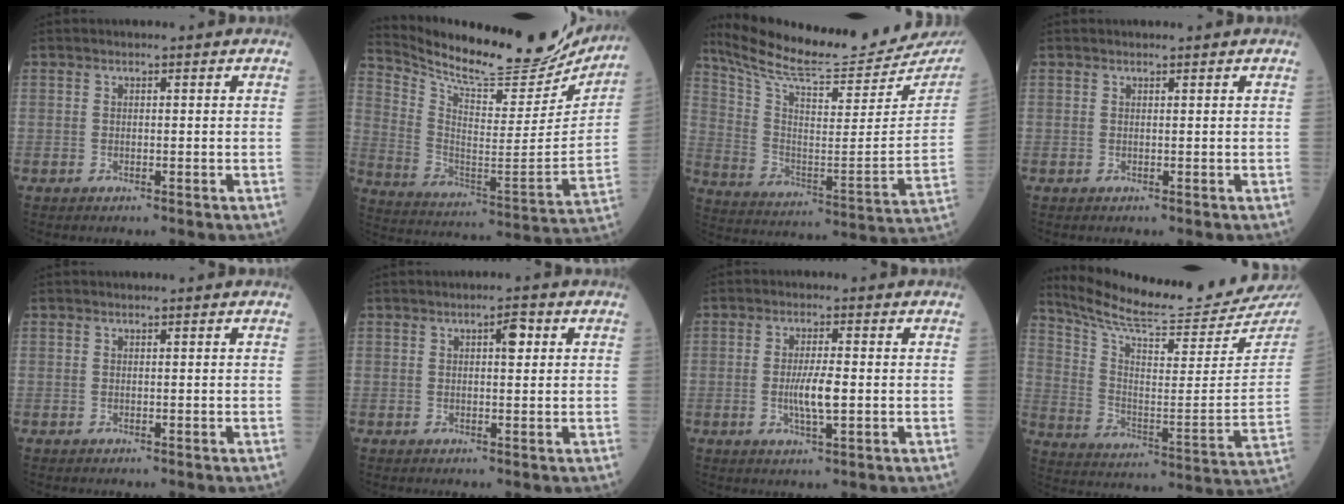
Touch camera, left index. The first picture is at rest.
{"total": 23.0, "force": [21.1, 4.8, 7.7], "torque": [-0.143, -0.055, 0.309]}
{"total": 25.1, "force": [23.2, 1.7, 9.6], "torque": [-0.174, -0.089, 0.336]}
{"total": 0.7, "force": [0.7, 0.0, 0.1], "torque": [-0.007, 0.002, 0.011]}
{"total": 0.0}
{"total": 2.4, "force": [0.9, 0.7, 2.1], "torque": [-0.034, 0.005, 0.012]}
{"total": 4.6, "force": [-0.5, 0.5, 4.5], "torque": [-0.091, -0.007, -0.009]}
{"total": 22.5, "force": [21.2, 0.0, 7.6], "torque": [-0.141, -0.100, 0.304]}